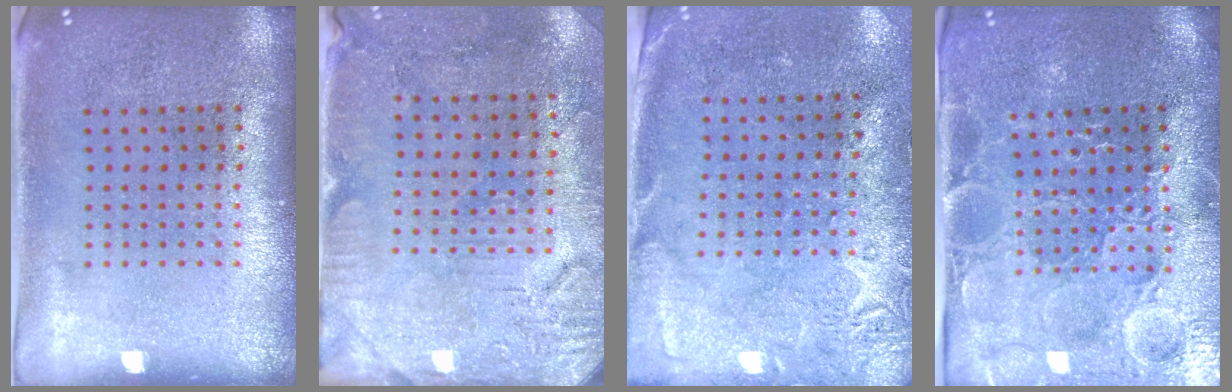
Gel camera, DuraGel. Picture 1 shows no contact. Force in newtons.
{"total": 3.1, "press": 2.8, "slide": 1.3}
{"total": 2.7, "press": 2.2, "slide": 1.7}
{"total": 3.7, "press": 3.6, "slide": 0.7}